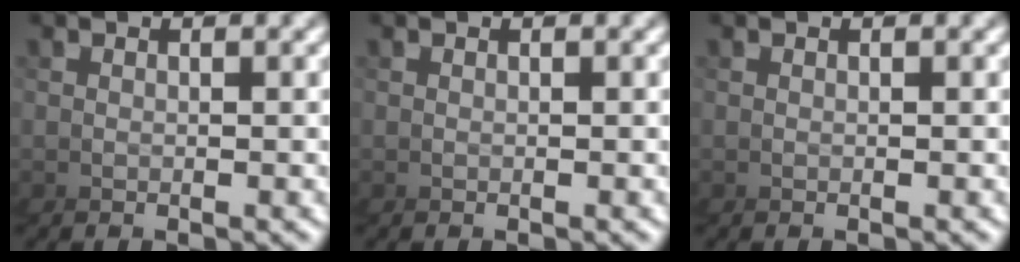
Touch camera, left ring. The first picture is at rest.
{"total": 0.0}
{"total": 0.0}